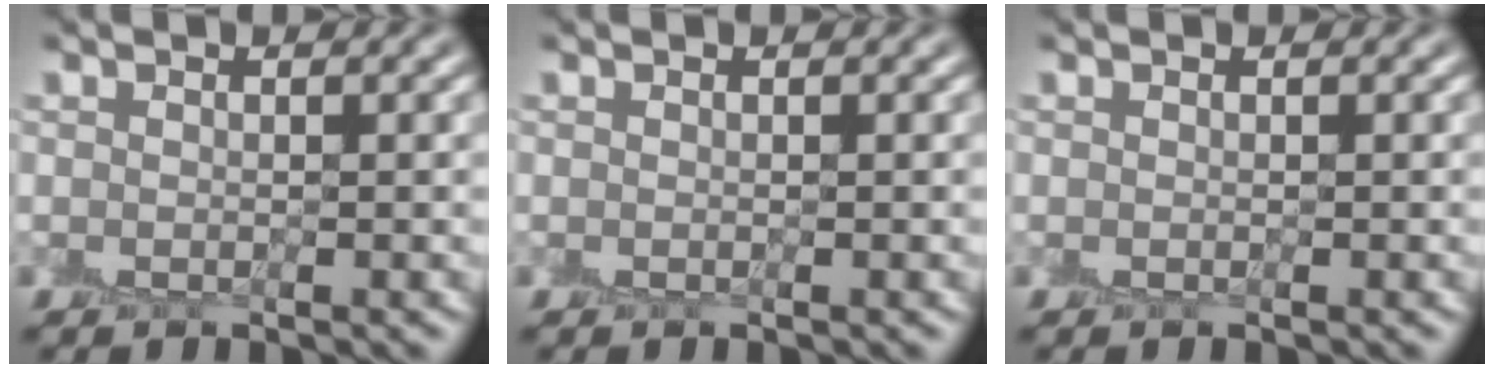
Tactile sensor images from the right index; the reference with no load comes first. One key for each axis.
{"total": 0.0}
{"total": 0.0}